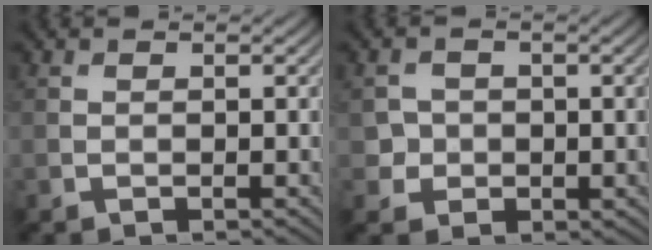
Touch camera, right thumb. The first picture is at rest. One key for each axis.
{"total": 2.8, "fx": -0.3, "fy": 2.7, "fz": 0.5, "tx": -0.010, "ty": -0.006, "tz": -0.012}